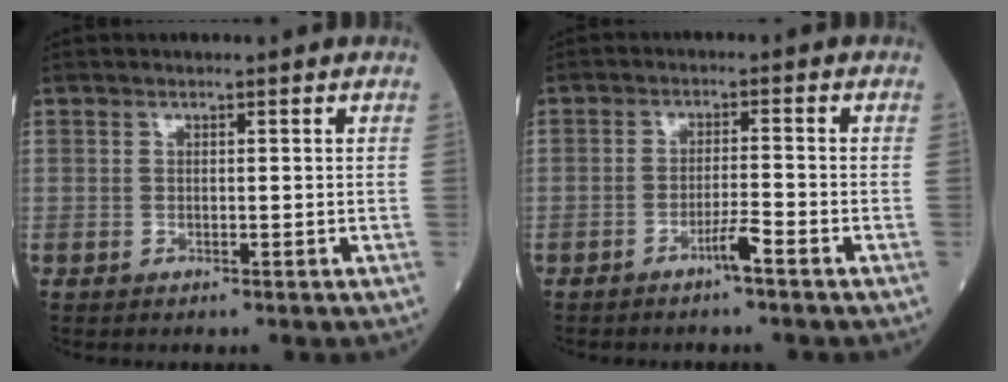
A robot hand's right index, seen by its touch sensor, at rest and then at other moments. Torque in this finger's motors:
{"motor_torque": [0.50, -0.03, 0.43, 0.15]}